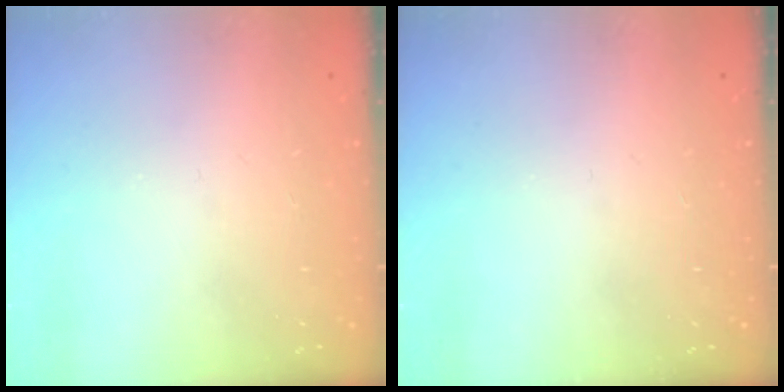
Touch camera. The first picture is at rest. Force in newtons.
{"total": 0.0}